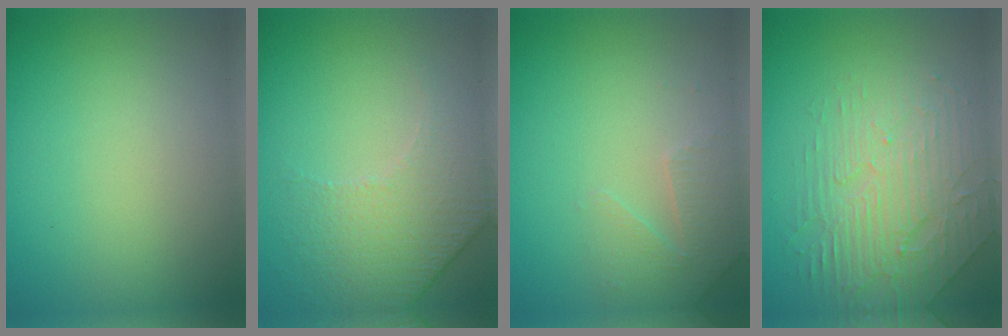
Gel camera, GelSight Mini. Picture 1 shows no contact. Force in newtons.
{"total": 4.7, "press": 3.4, "slide": 3.2}
{"total": 2.3, "press": 2.2, "slide": 0.6}
{"total": 4.0, "press": 3.6, "slide": 1.6}